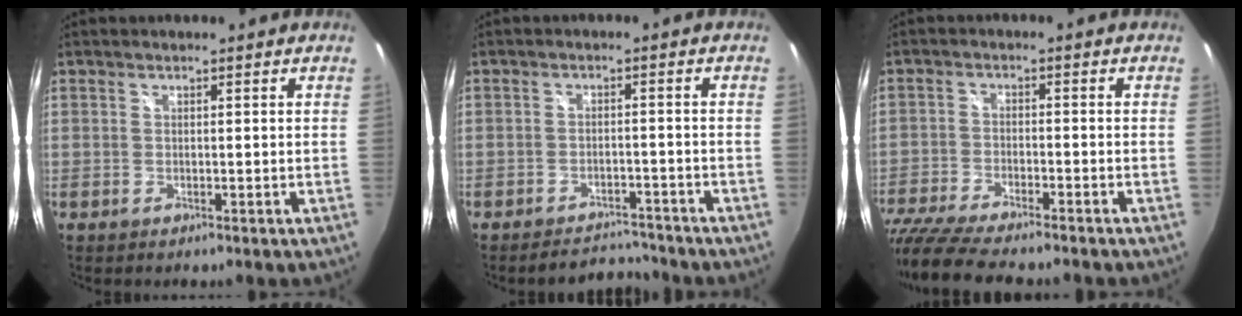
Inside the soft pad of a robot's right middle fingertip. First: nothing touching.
{"total": 5.7, "force": [-5.4, 1.4, 0.7], "torque": [-0.020, 0.007, -0.076]}
{"total": 13.7, "force": [-11.8, 2.2, 6.8], "torque": [-0.158, -0.042, -0.207]}